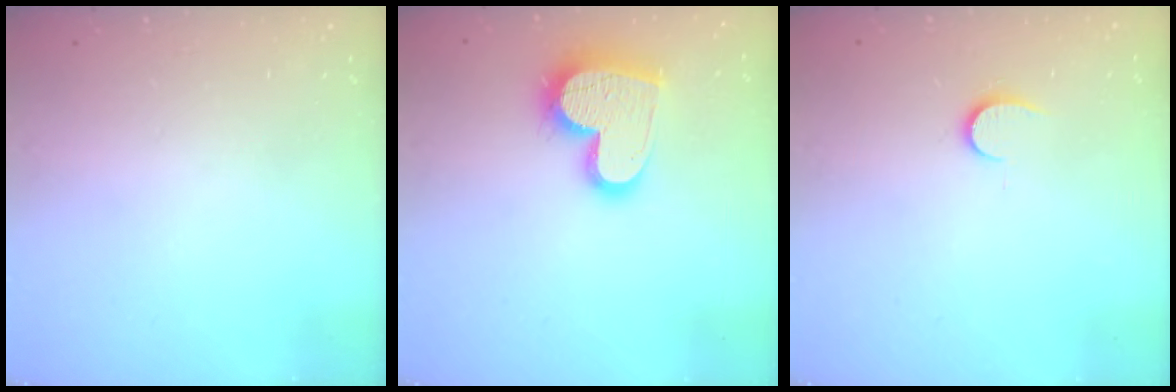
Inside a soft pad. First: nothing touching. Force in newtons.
{"total": 16.4, "press": 16.3, "slide": 1.2}
{"total": 6.7, "press": 6.7, "slide": 0.6}